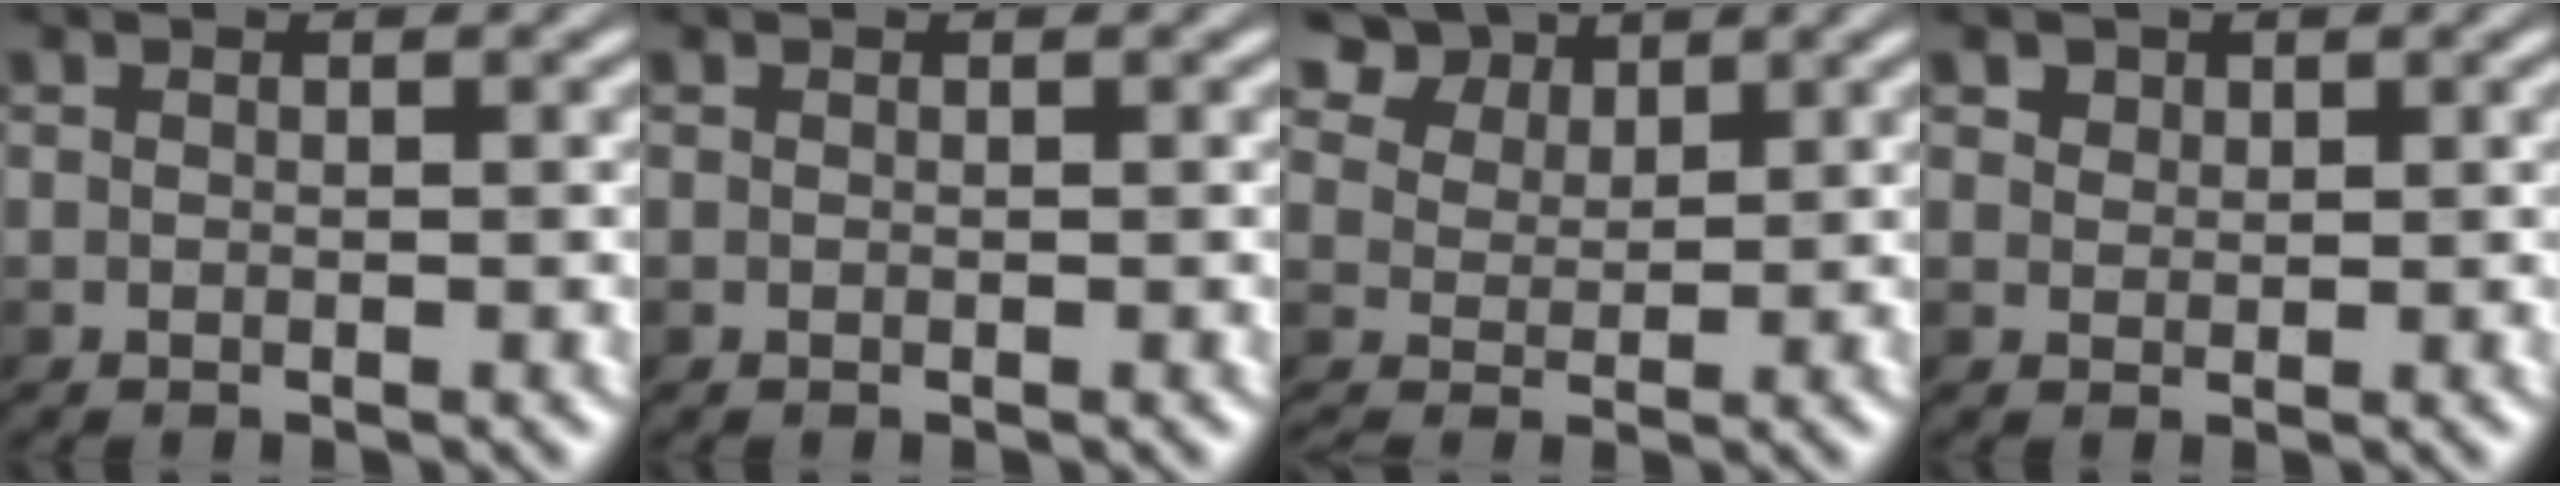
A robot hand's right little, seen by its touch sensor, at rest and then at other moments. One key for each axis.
{"total": 0.0}
{"total": 5.4, "fx": 4.4, "fy": 2.6, "fz": 1.8, "tx": -0.041, "ty": 0.001, "tz": 0.078}
{"total": 1.2, "fx": 0.8, "fy": 0.9, "fz": 0.0, "tx": -0.004, "ty": -0.002, "tz": 0.017}